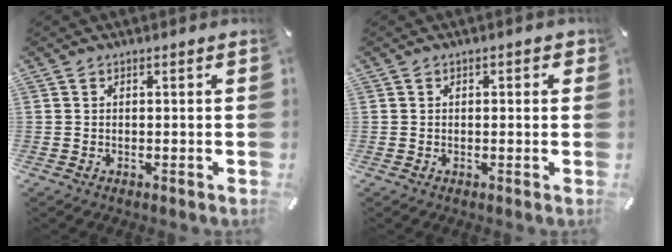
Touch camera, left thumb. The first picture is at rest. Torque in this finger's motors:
{"motor_torque": [-0.14, -0.14, 0.14, 0.15, -0.09]}